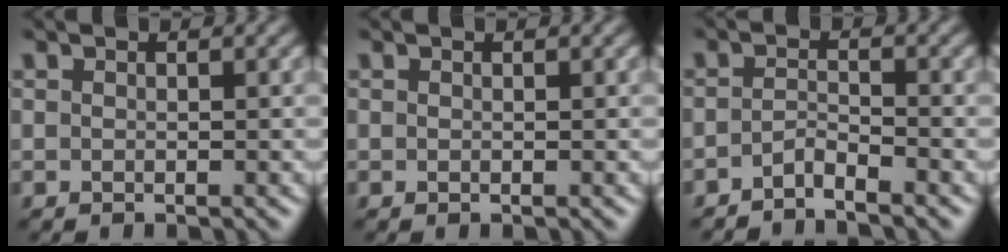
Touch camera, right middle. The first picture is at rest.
{"total": 0.0}
{"total": 1.7, "force": [-1.4, 0.1, 0.9], "torque": [-0.019, 0.002, -0.033]}